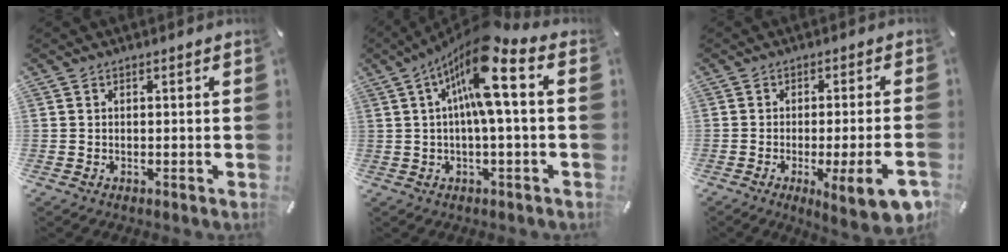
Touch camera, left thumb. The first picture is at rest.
{"total": 14.3, "force": [4.3, 2.7, 13.4], "torque": [-0.248, -0.019, 0.065]}
{"total": 11.9, "force": [-3.9, 1.3, 11.2], "torque": [-0.162, -0.003, -0.049]}